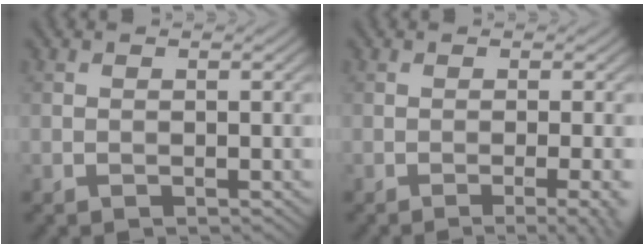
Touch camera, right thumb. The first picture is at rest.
{"total": 3.9, "force": [-1.2, 0.9, 3.7], "torque": [-0.042, 0.007, -0.020]}